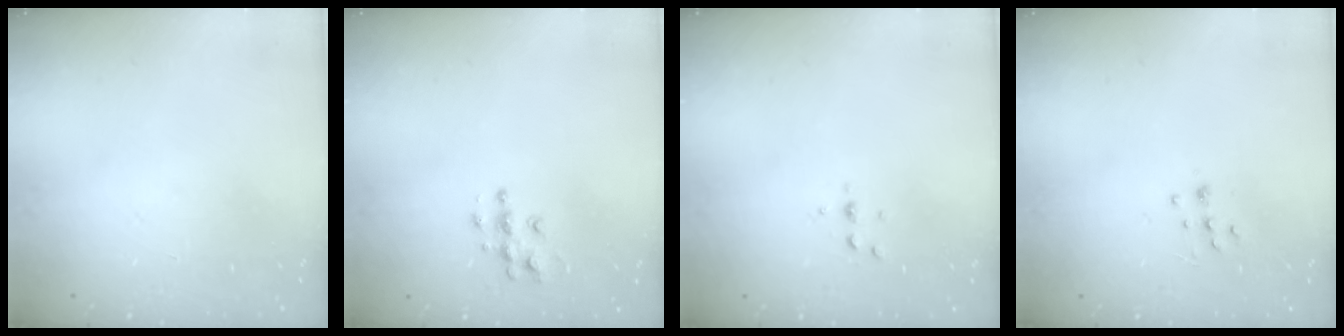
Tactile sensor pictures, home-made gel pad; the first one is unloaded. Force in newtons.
{"total": 6.2, "press": 6.2, "slide": 0.2}
{"total": 2.5, "press": 2.4, "slide": 0.2}
{"total": 5.3, "press": 5.2, "slide": 0.7}